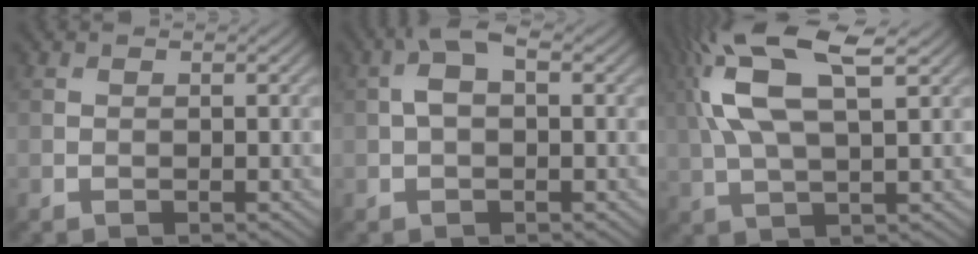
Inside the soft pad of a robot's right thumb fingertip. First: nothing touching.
{"total": 3.5, "force": [0.5, 1.8, 3.0], "torque": [-0.064, 0.012, 0.003]}
{"total": 13.3, "force": [4.9, 5.0, 11.3], "torque": [-0.247, 0.015, 0.084]}